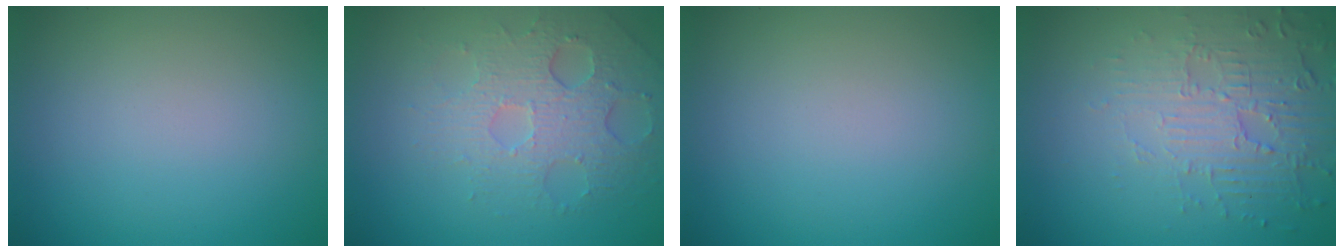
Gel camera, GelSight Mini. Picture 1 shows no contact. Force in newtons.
{"total": 4.3, "press": 3.8, "slide": 2.0}
{"total": 0.0}
{"total": 4.5, "press": 3.3, "slide": 3.1}